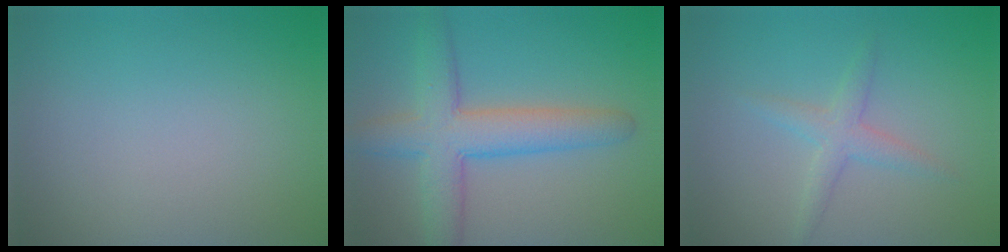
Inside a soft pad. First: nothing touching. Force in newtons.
{"total": 6.4, "press": 6.4, "slide": 0.2}
{"total": 2.1, "press": 2.1, "slide": 0.0}